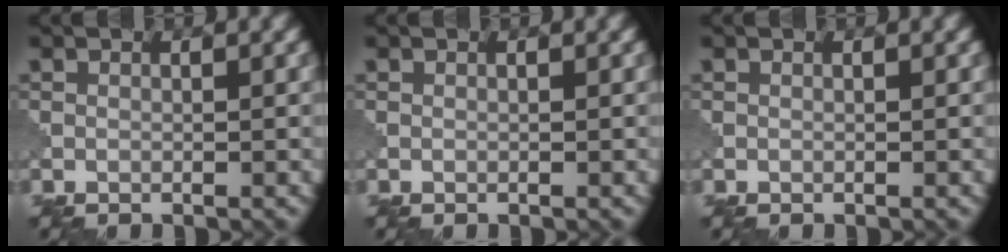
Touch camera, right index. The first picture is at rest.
{"total": 0.0}
{"total": 0.0}